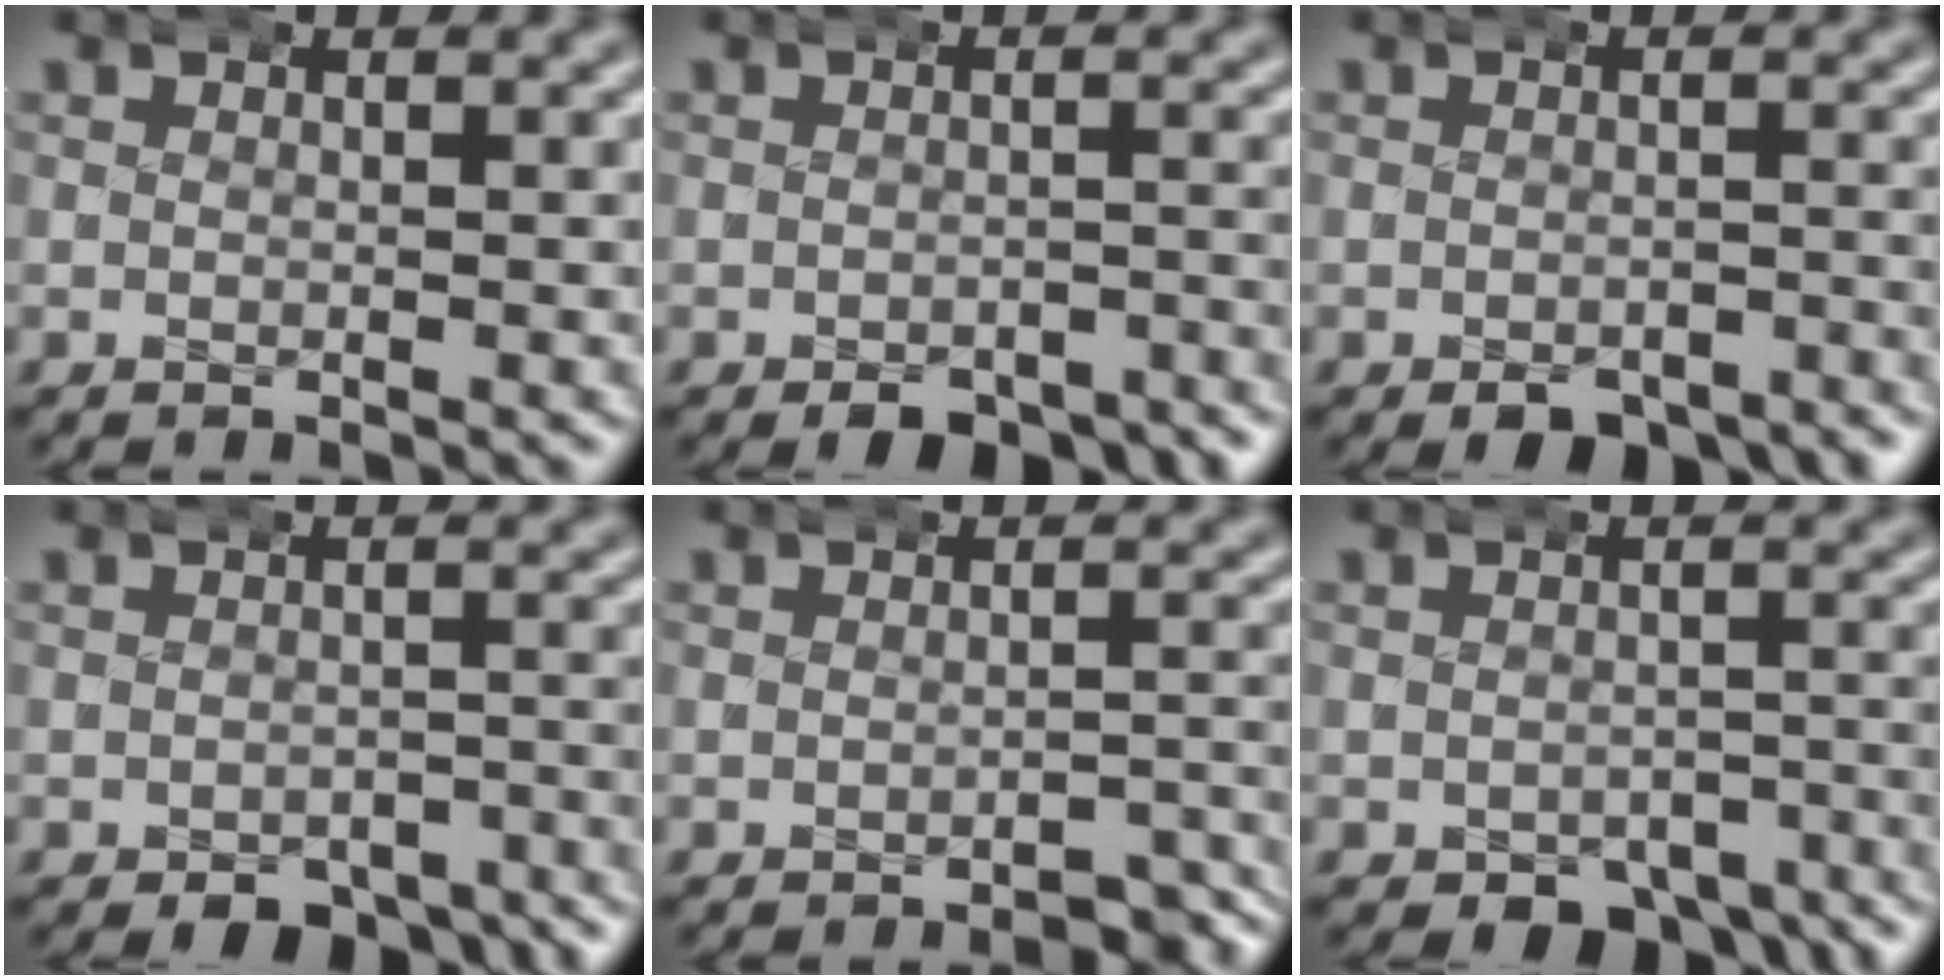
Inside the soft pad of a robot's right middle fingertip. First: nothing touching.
{"total": 5.5, "force": [-4.6, 2.1, 2.3], "torque": [-0.032, -0.011, -0.068]}
{"total": 4.5, "force": [-3.6, 1.7, 1.9], "torque": [-0.029, -0.011, -0.053]}
{"total": 5.9, "force": [-4.7, 2.6, 2.5], "torque": [-0.026, -0.013, -0.069]}
{"total": 3.2, "force": [-2.9, 1.0, 1.1], "torque": [-0.014, 0.002, -0.049]}
{"total": 7.0, "force": [-5.3, 3.4, 2.9], "torque": [-0.025, -0.016, -0.077]}